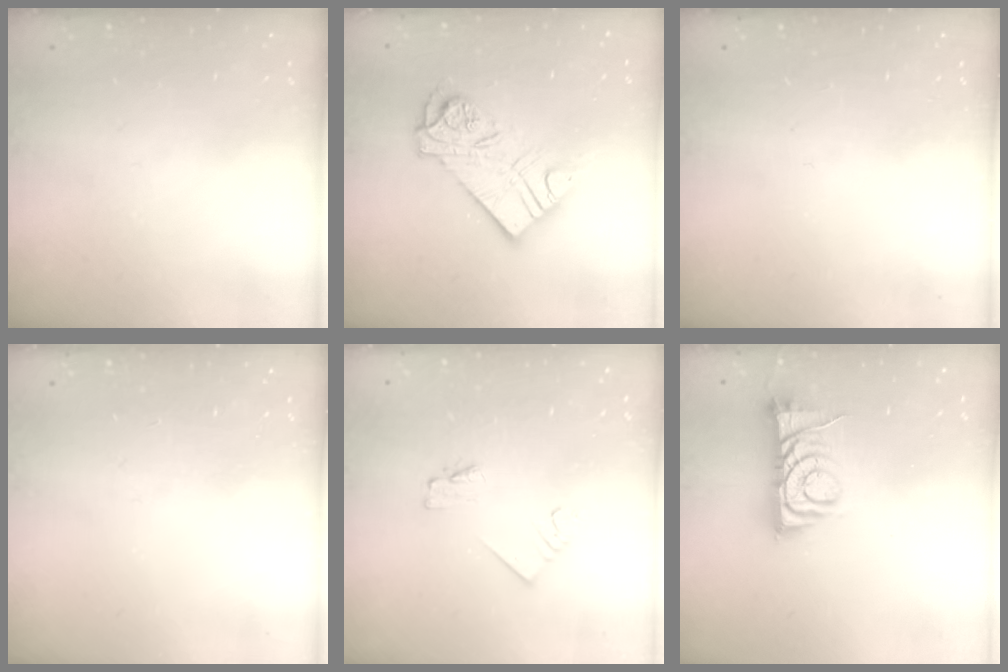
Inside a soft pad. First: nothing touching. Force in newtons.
{"total": 13.1, "press": 13.0, "slide": 1.3}
{"total": 0.0}
{"total": 0.0}
{"total": 1.6, "press": 1.5, "slide": 0.2}
{"total": 8.2, "press": 8.2, "slide": 0.2}